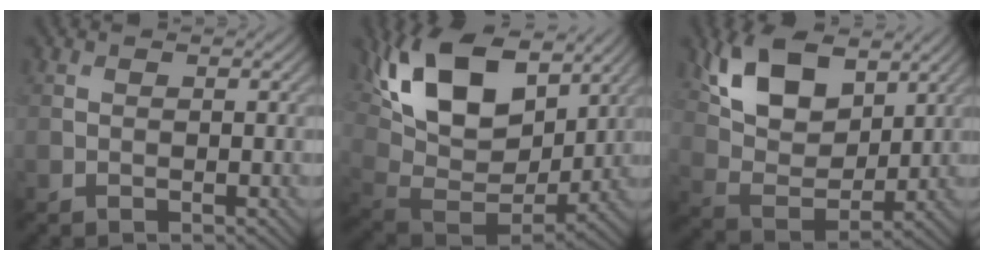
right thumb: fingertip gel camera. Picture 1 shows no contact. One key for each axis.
{"total": 17.4, "fx": 8.1, "fy": 9.8, "fz": 12.0, "tx": -0.249, "ty": 0.029, "tz": 0.141}
{"total": 11.2, "fx": 6.1, "fy": 6.1, "fz": 7.1, "tx": -0.159, "ty": 0.004, "tz": 0.116}